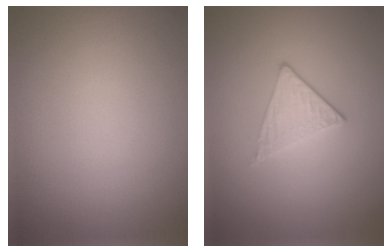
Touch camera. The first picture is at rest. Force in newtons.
{"total": 1.7, "press": 1.4, "slide": 1.0}